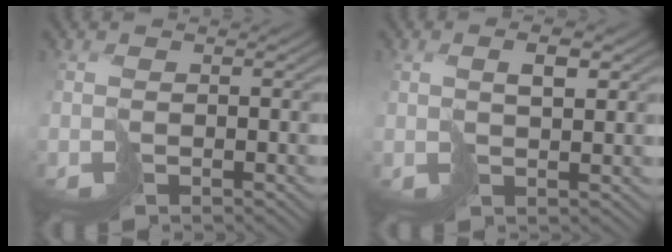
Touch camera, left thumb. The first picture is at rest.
{"total": 2.7, "force": [1.5, 0.7, 2.1], "torque": [-0.039, 0.005, 0.031]}